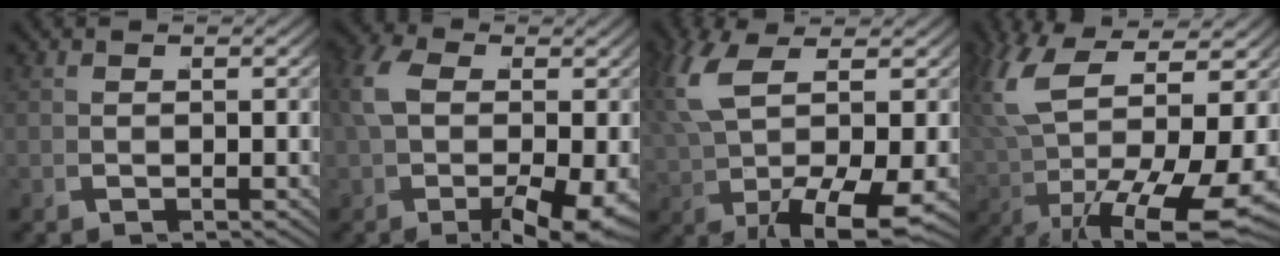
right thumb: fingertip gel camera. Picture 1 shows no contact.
{"total": 7.0, "force": [-0.5, 4.1, 5.6], "torque": [-0.115, -0.018, 0.006]}
{"total": 7.1, "force": [0.5, 2.9, 6.5], "torque": [-0.143, -0.016, 0.028]}
{"total": 12.0, "force": [1.4, 6.4, 10.1], "torque": [-0.209, -0.018, 0.037]}